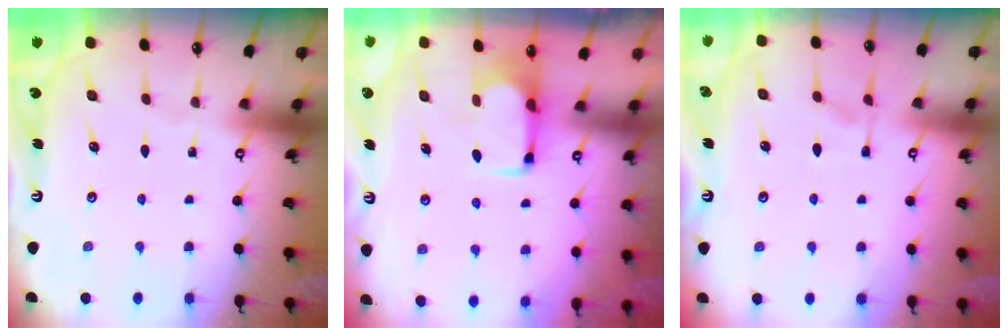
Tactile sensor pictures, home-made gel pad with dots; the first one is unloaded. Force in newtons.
{"total": 1.6, "press": 1.5, "slide": 0.6}
{"total": 1.3, "press": 0.0, "slide": 1.3}